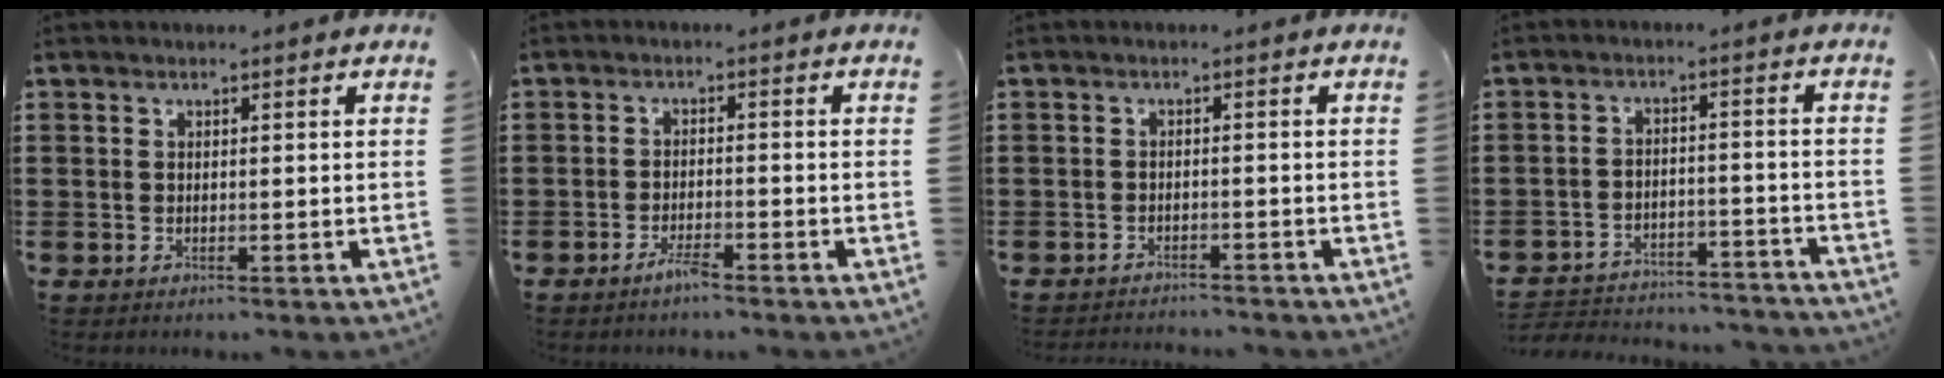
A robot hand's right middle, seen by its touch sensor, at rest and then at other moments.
{"total": 2.5, "force": [-1.9, 0.3, 1.5], "torque": [-0.034, 0.000, -0.037]}
{"total": 1.7, "force": [-1.7, 0.0, 0.0], "torque": [-0.005, 0.001, -0.035]}
{"total": 3.7, "force": [-3.6, 0.5, 0.3], "torque": [-0.010, 0.006, -0.077]}